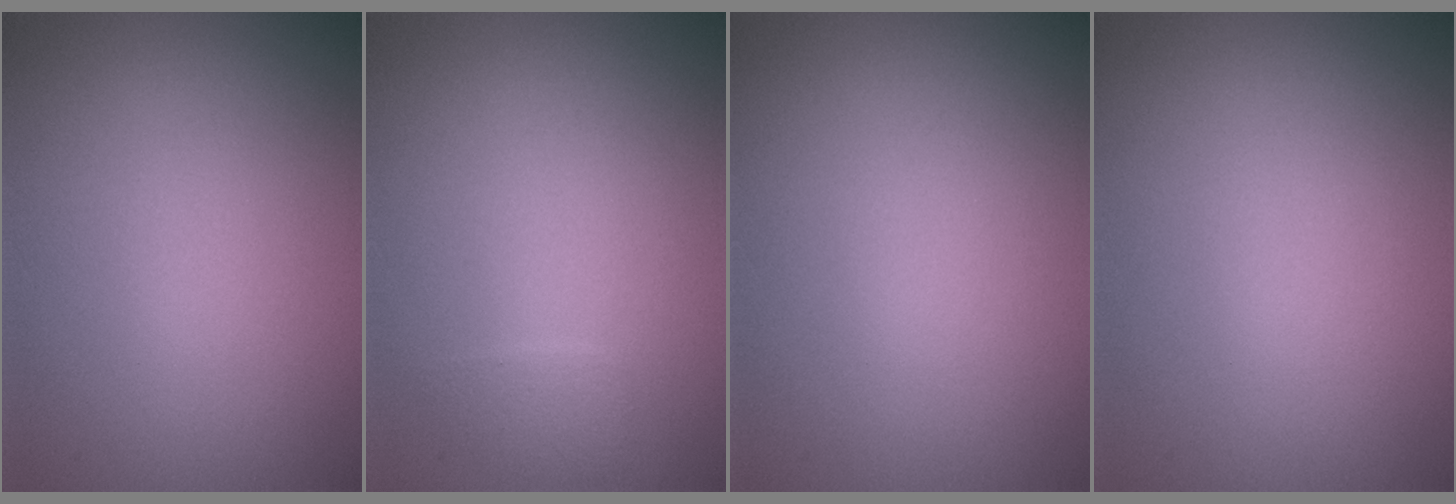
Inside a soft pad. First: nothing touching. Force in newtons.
{"total": 1.0, "press": 1.0, "slide": 0.1}
{"total": 0.0}
{"total": 0.0}